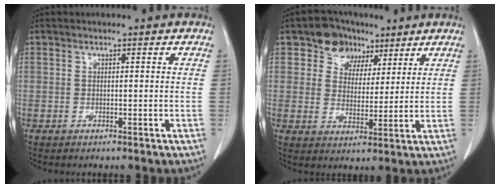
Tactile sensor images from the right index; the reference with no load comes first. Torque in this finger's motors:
{"motor_torque": [-0.10, 0.33, -0.01, 0.03]}